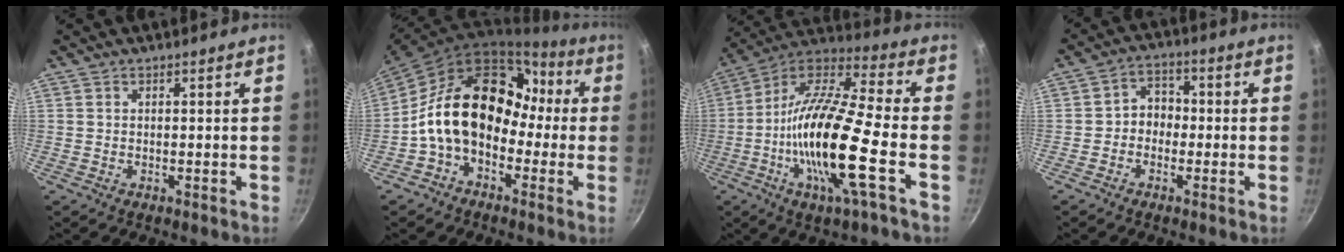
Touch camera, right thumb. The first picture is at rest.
{"total": 18.7, "force": [-1.1, 13.5, 12.9], "torque": [-0.179, 0.067, -0.029]}
{"total": 21.3, "force": [-5.3, 4.2, 20.2], "torque": [-0.378, 0.024, -0.123]}
{"total": 5.1, "force": [-0.9, 4.3, 2.7], "torque": [-0.009, 0.021, -0.027]}